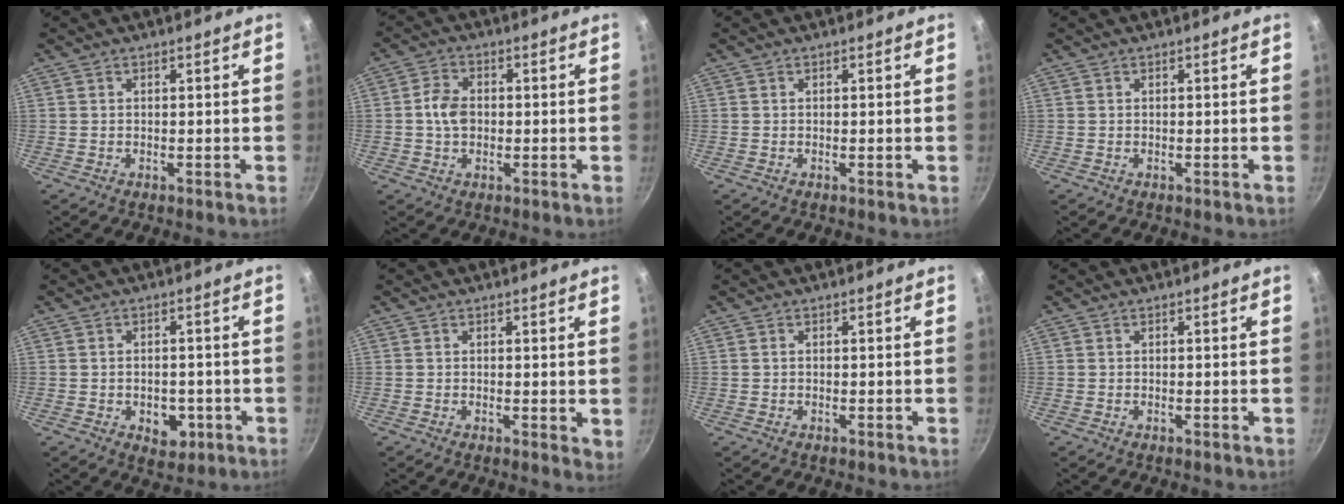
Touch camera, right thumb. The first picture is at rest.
{"total": 5.4, "force": [-0.2, 4.0, 3.7], "torque": [-0.058, 0.013, -0.010]}
{"total": 0.0}
{"total": 0.0}
{"total": 5.6, "force": [-1.8, 3.8, 3.6], "torque": [-0.031, 0.007, -0.018]}
{"total": 2.7, "force": [0.6, 1.2, 2.4], "torque": [-0.024, -0.005, 0.006]}
{"total": 0.0}
{"total": 0.0}